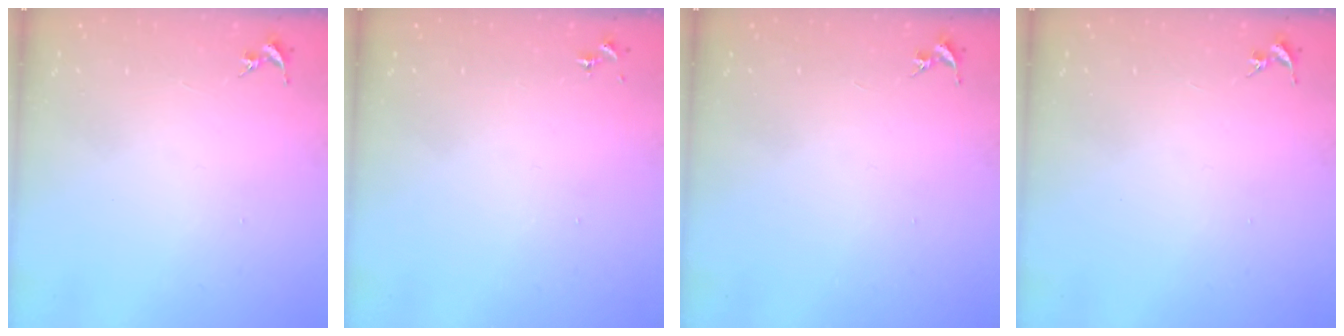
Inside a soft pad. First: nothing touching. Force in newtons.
{"total": 0.0}
{"total": 0.0}
{"total": 0.0}